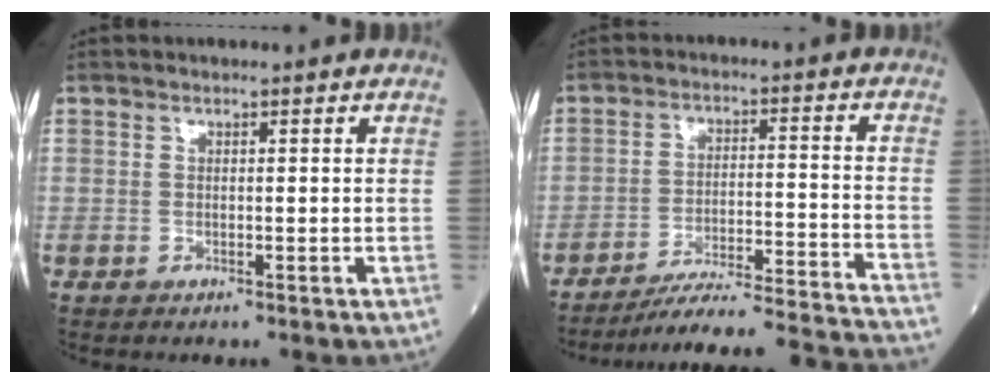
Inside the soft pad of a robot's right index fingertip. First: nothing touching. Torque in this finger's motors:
{"motor_torque": [0.01, -0.19, 0.40, 0.14]}